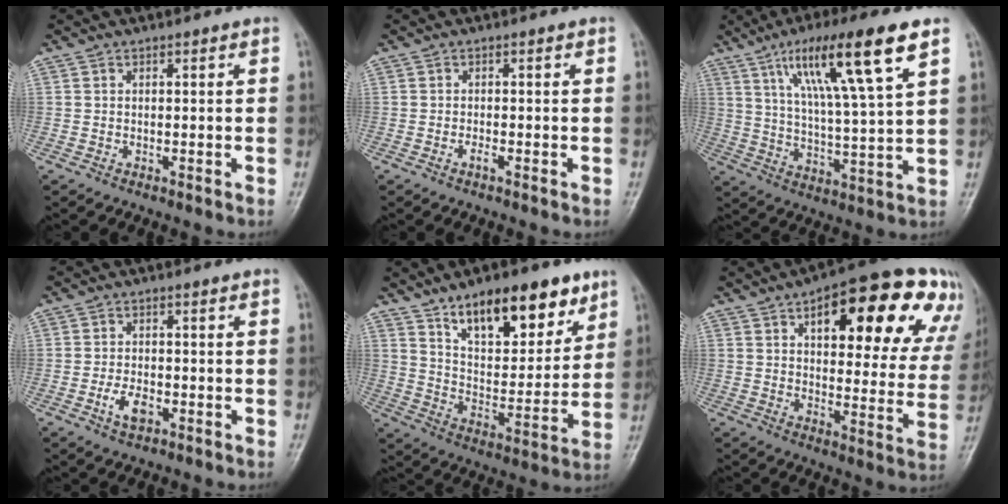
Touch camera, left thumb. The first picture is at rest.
{"total": 0.8, "force": [-0.7, 0.1, 0.5], "torque": [-0.012, 0.001, -0.013]}
{"total": 16.7, "force": [8.6, 2.0, 14.2], "torque": [-0.243, -0.024, 0.151]}
{"total": 3.8, "force": [-1.7, 2.0, 2.7], "torque": [-0.052, 0.006, -0.029]}
{"total": 18.5, "force": [11.5, 8.1, 12.0], "torque": [-0.129, -0.060, 0.193]}
{"total": 25.3, "force": [12.5, 10.4, 19.3], "torque": [-0.210, -0.003, 0.167]}